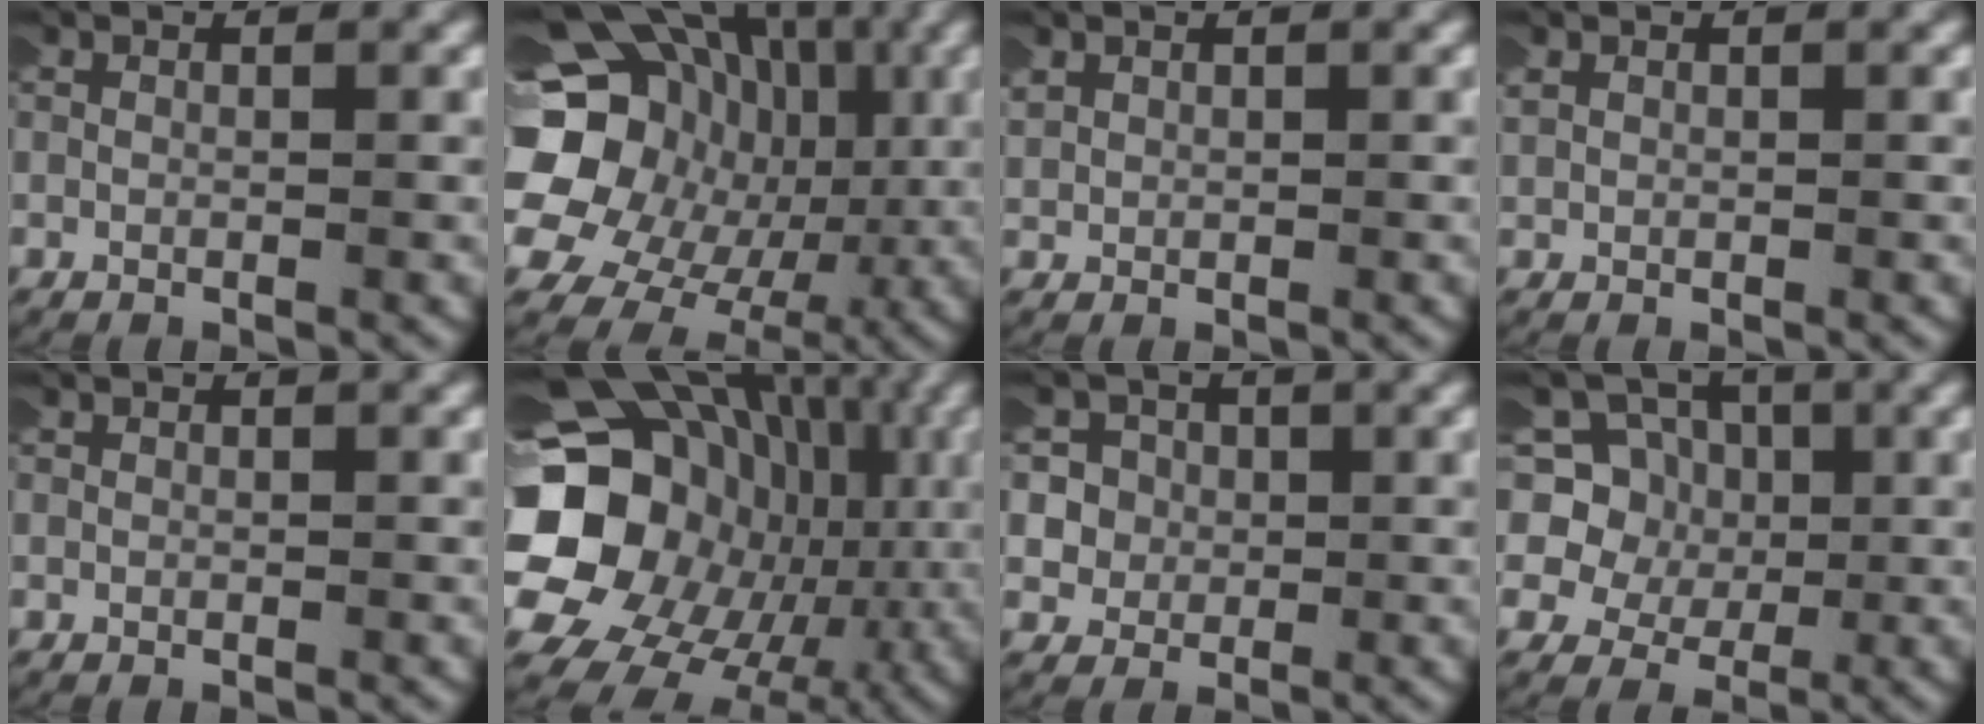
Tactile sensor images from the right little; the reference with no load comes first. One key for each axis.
{"total": 18.2, "fx": 0.4, "fy": 15.5, "fz": 9.5, "tx": -0.212, "ty": -0.037, "tz": 0.004}
{"total": 1.2, "fx": 0.5, "fy": 0.9, "fz": 0.5, "tx": -0.018, "ty": 0.000, "tz": 0.012}
{"total": 0.6, "fx": 0.4, "fy": 0.4, "fz": 0.3, "tx": -0.007, "ty": 0.001, "tz": 0.009}
{"total": 0.0}
{"total": 19.8, "fx": 0.0, "fy": 16.0, "fz": 11.7, "tx": -0.237, "ty": -0.038, "tz": -0.002}
{"total": 6.4, "fx": -1.1, "fy": 6.1, "fz": 1.6, "tx": -0.071, "ty": -0.019, "tz": -0.026}
{"total": 9.5, "fx": -0.4, "fy": 8.9, "fz": 3.5, "tx": -0.122, "ty": -0.034, "tz": -0.008}